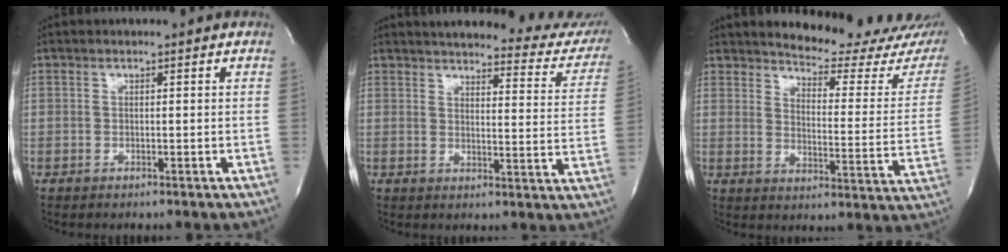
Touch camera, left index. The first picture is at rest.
{"total": 23.2, "force": [21.4, 4.7, 7.7], "torque": [-0.098, -0.070, 0.229]}
{"total": 19.1, "force": [17.7, 3.0, 6.3], "torque": [-0.078, -0.102, 0.203]}